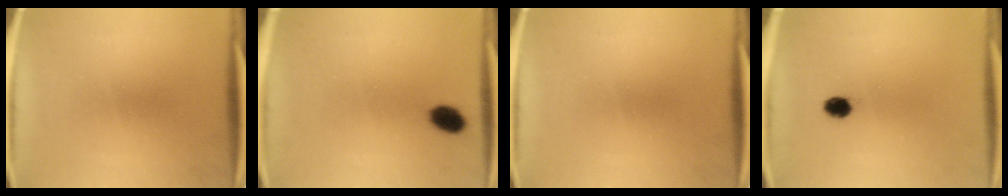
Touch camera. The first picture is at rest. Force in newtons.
{"total": 4.4}
{"total": 0.0}
{"total": 2.9}